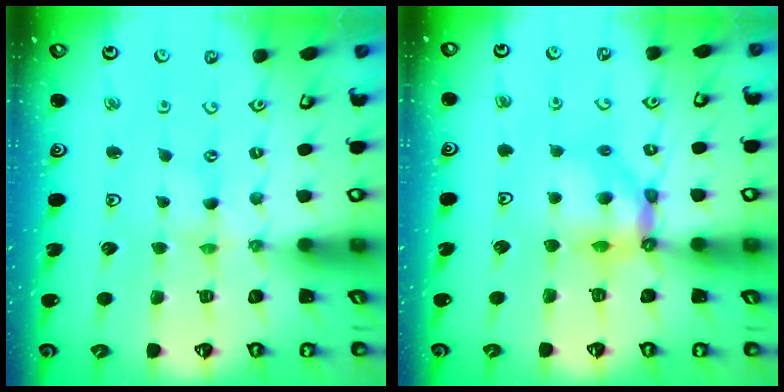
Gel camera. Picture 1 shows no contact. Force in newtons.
{"total": 10.1, "press": 10.1, "slide": 0.9}